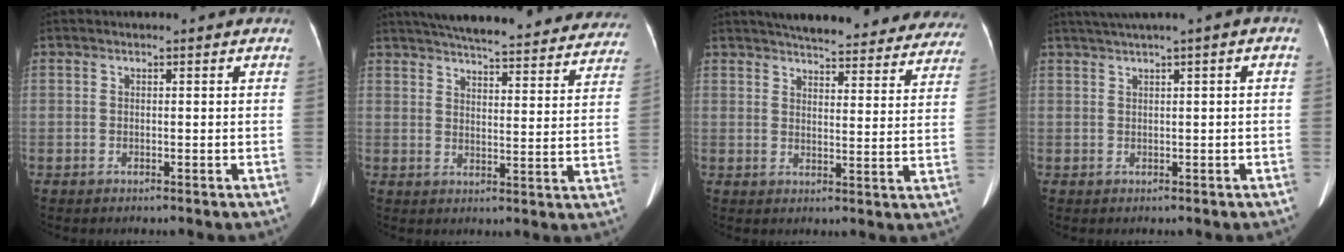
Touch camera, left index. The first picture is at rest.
{"total": 30.6, "force": [27.5, 5.6, 12.1], "torque": [-0.193, -0.030, 0.331]}
{"total": 27.0, "force": [24.4, 5.9, 9.9], "torque": [-0.136, -0.036, 0.280]}
{"total": 3.1, "force": [1.5, -0.1, 2.8], "torque": [-0.055, 0.020, 0.033]}